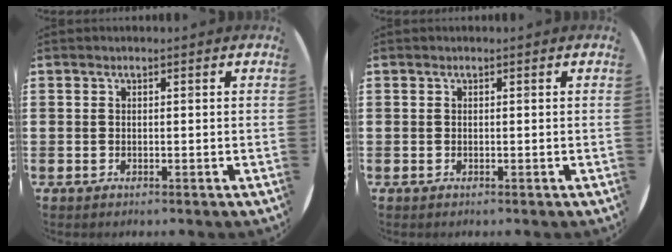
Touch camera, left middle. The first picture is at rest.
{"total": 0.0}